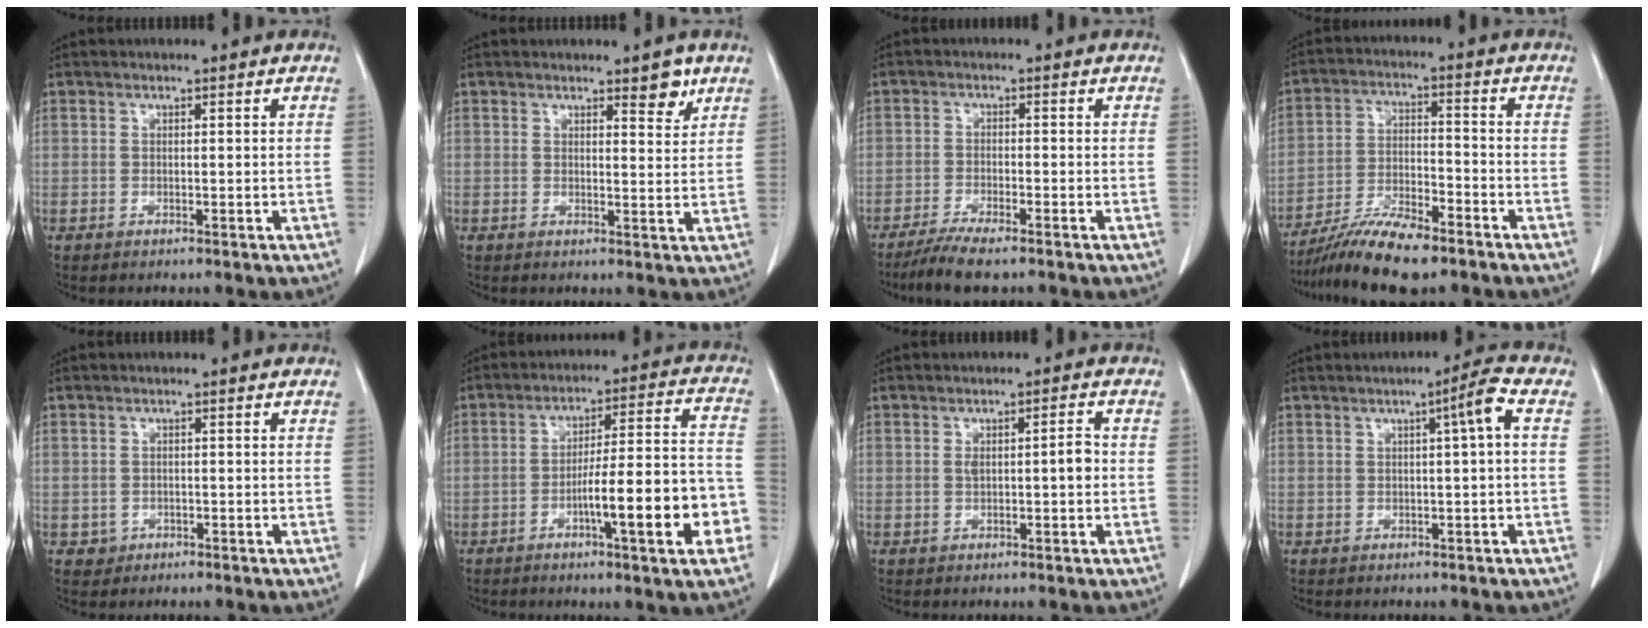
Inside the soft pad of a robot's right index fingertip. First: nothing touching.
{"total": 3.1, "force": [2.2, 0.9, 1.9], "torque": [-0.021, -0.010, 0.030]}
{"total": 5.9, "force": [-4.7, 0.5, 3.7], "torque": [-0.066, -0.015, -0.079]}
{"total": 12.1, "force": [-9.8, 2.6, 6.6], "torque": [-0.117, -0.008, -0.173]}
{"total": 1.7, "force": [-0.6, 1.6, 0.0], "torque": [0.005, 0.007, -0.007]}
{"total": 14.9, "force": [-5.2, 1.4, 13.9], "torque": [-0.192, 0.017, -0.074]}
{"total": 3.4, "force": [0.0, 0.7, 3.3], "torque": [-0.056, 0.010, 0.003]}
{"total": 3.6, "force": [0.6, -0.5, 3.5], "torque": [-0.053, 0.007, 0.010]}